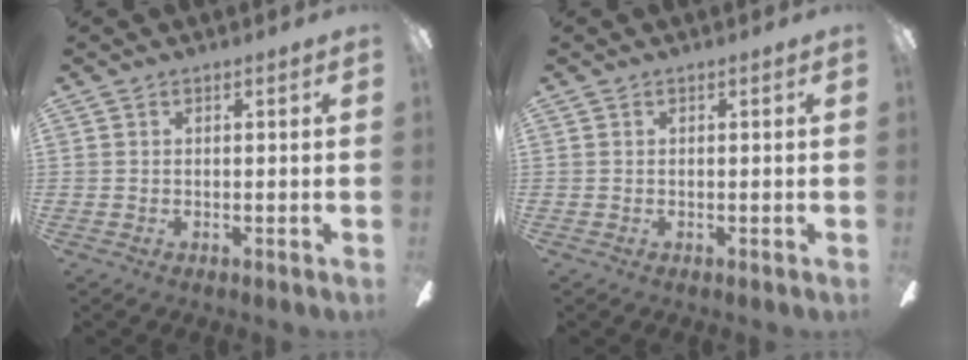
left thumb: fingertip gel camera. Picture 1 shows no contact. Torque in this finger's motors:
{"motor_torque": [-0.16, 0.16, -0.06, 0.19, 0.00]}